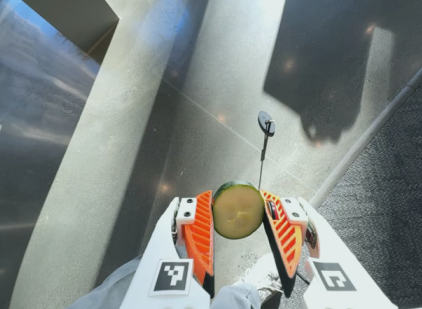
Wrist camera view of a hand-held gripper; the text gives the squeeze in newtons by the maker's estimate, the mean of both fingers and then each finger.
{"total": 11.1, "left": 11.0, "right": 11.2}